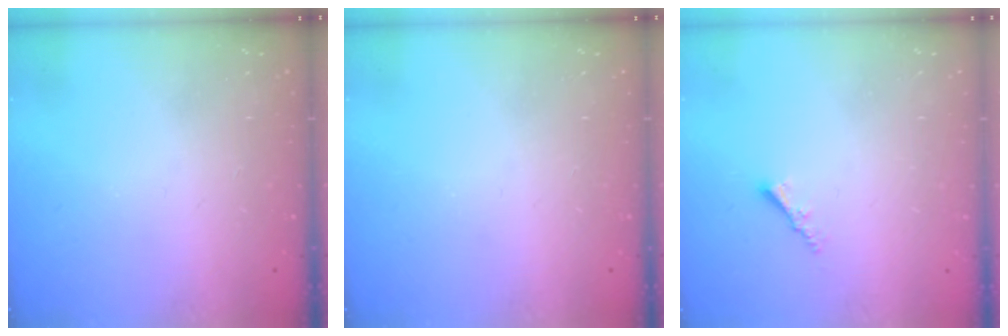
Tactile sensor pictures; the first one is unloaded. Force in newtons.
{"total": 0.0}
{"total": 2.0, "press": 2.0, "slide": 0.3}